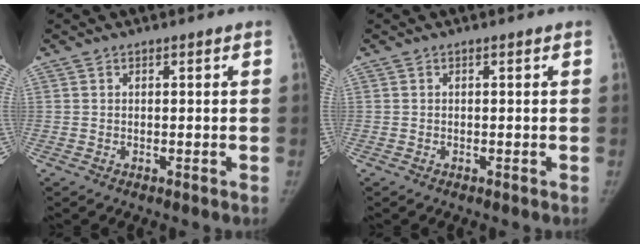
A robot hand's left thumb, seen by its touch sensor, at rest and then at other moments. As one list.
[{"total": 0.0}]